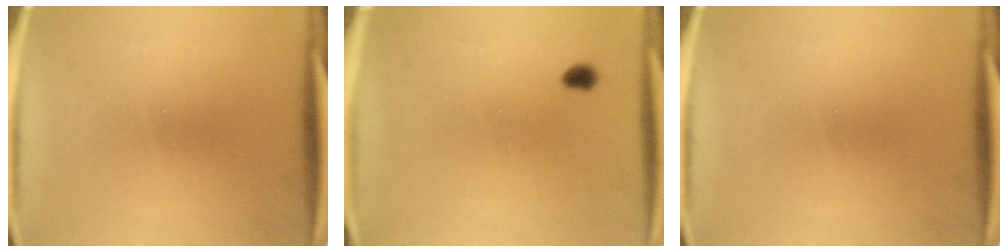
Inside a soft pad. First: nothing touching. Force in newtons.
{"total": 1.3}
{"total": 0.0}